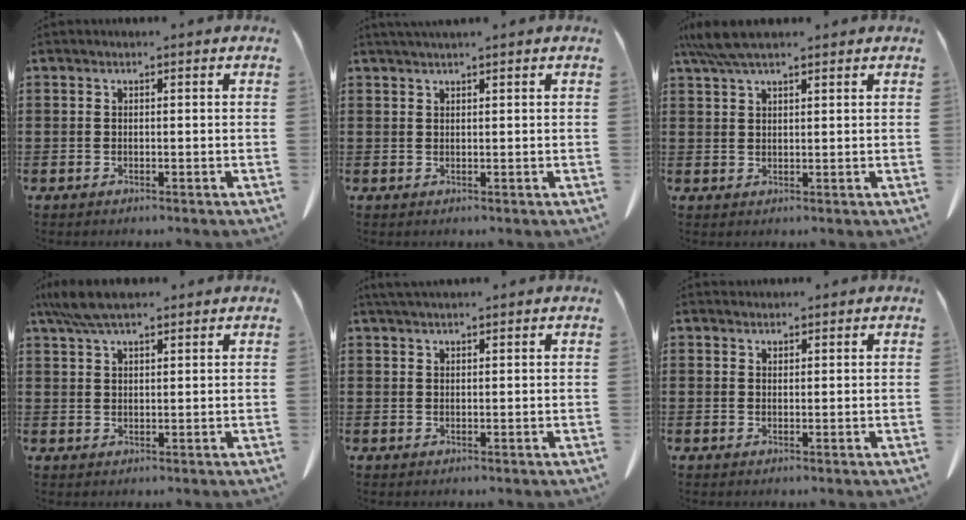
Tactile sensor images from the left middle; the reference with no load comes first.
{"total": 1.2, "force": [1.1, -0.1, 0.5], "torque": [-0.012, -0.002, 0.021]}
{"total": 5.1, "force": [3.8, 1.1, 3.2], "torque": [-0.071, -0.002, 0.071]}
{"total": 5.6, "force": [4.3, 1.2, 3.5], "torque": [-0.078, -0.004, 0.080]}
{"total": 1.7, "force": [1.5, 0.1, 0.7], "torque": [-0.018, -0.001, 0.030]}
{"total": 1.2, "force": [1.2, 0.4, 0.0], "torque": [-0.003, -0.001, 0.024]}